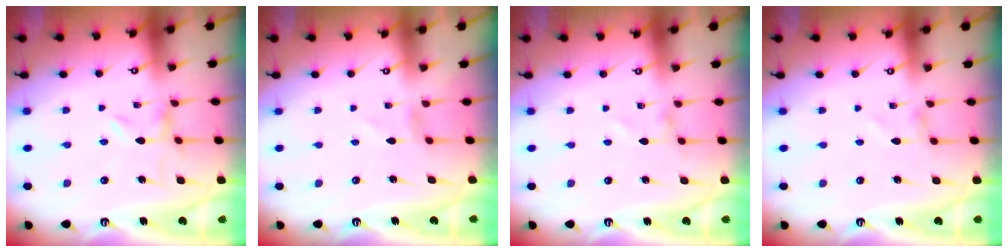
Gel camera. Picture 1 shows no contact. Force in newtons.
{"total": 0.8, "press": 0.8, "slide": 0.1}
{"total": 1.0, "press": 1.0, "slide": 0.1}
{"total": 1.1, "press": 1.1, "slide": 0.0}